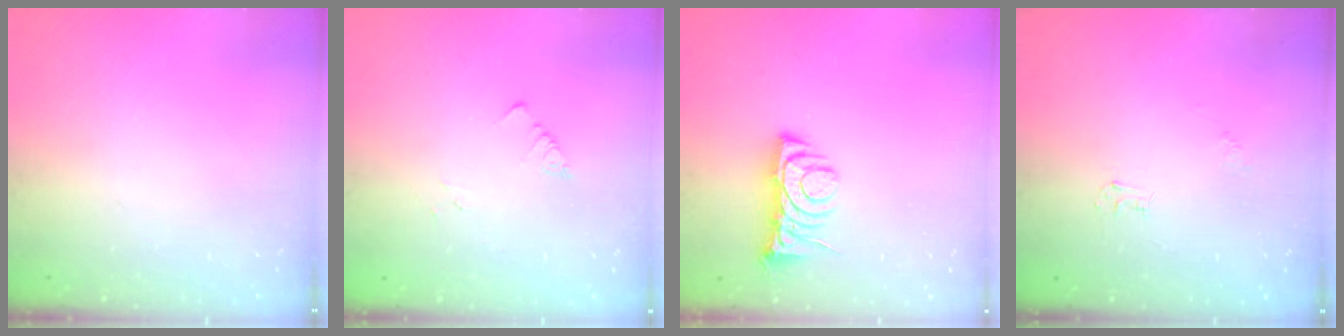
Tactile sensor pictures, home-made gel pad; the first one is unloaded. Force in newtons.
{"total": 1.5, "press": 1.4, "slide": 0.1}
{"total": 8.3, "press": 8.2, "slide": 1.2}
{"total": 2.7, "press": 2.7, "slide": 0.4}